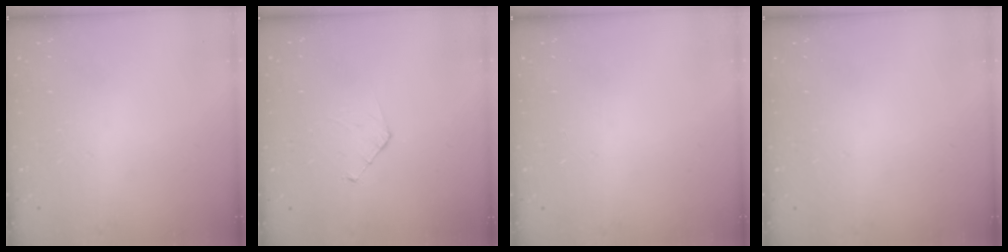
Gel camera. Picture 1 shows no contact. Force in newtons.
{"total": 3.8, "press": 3.8, "slide": 0.3}
{"total": 0.0}
{"total": 0.0}